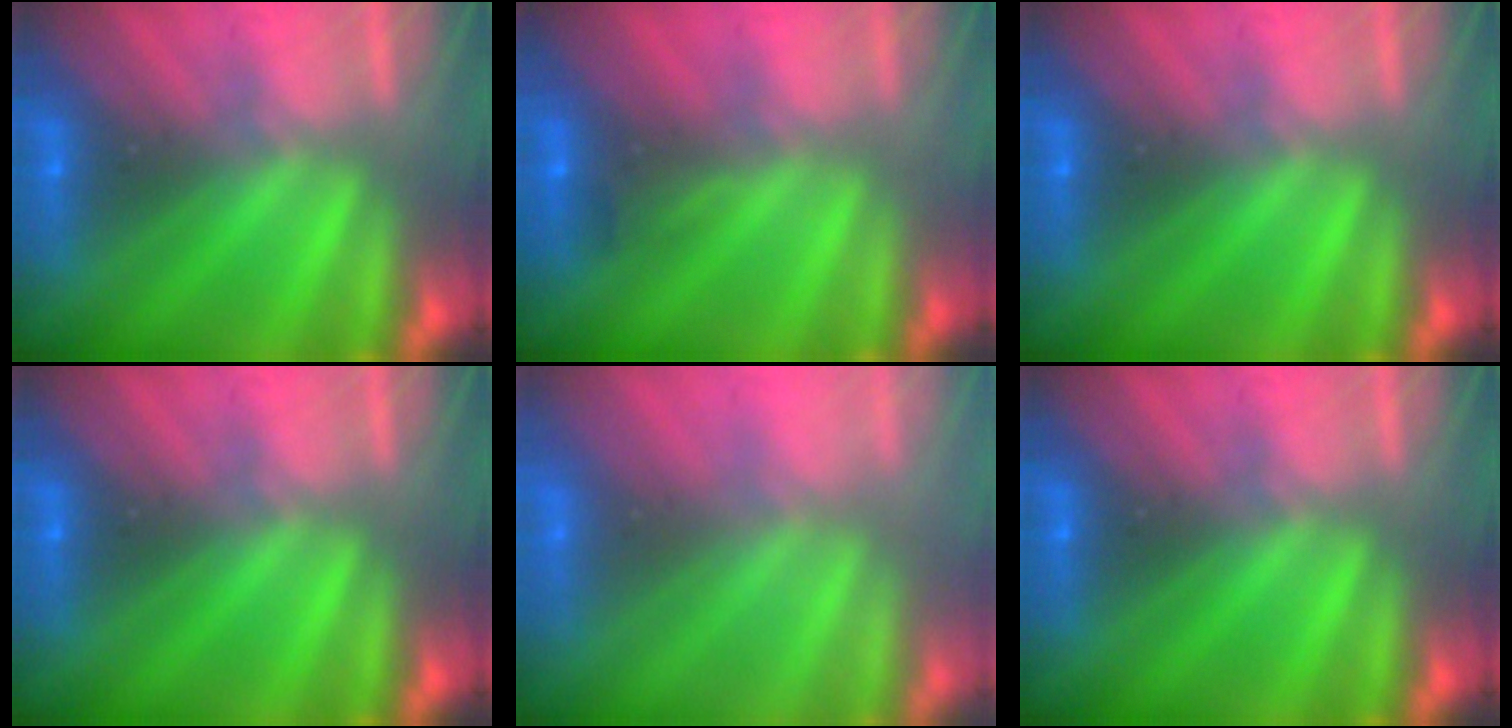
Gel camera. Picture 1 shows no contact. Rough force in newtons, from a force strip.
{"total": 2.9}
{"total": 0.0}
{"total": 0.0}
{"total": 2.9}
{"total": 0.0}